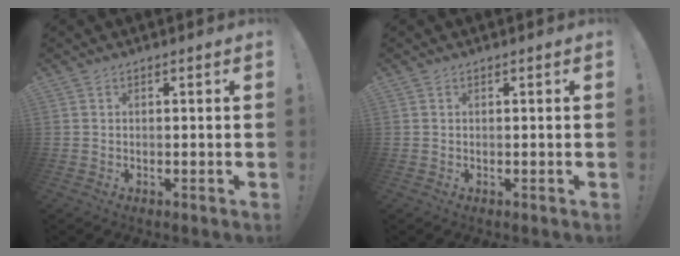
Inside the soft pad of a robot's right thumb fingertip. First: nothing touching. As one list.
[{"total": 0.0}]